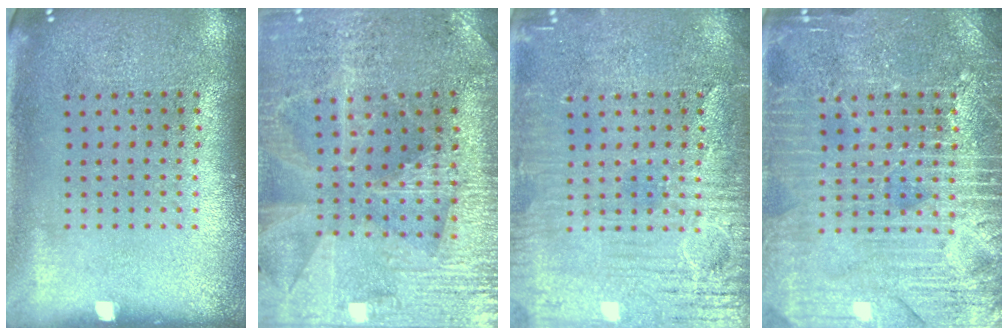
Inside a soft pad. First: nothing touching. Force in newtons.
{"total": 2.3, "press": 2.3, "slide": 0.5}
{"total": 4.4, "press": 4.4, "slide": 0.4}
{"total": 4.0, "press": 4.0, "slide": 0.4}